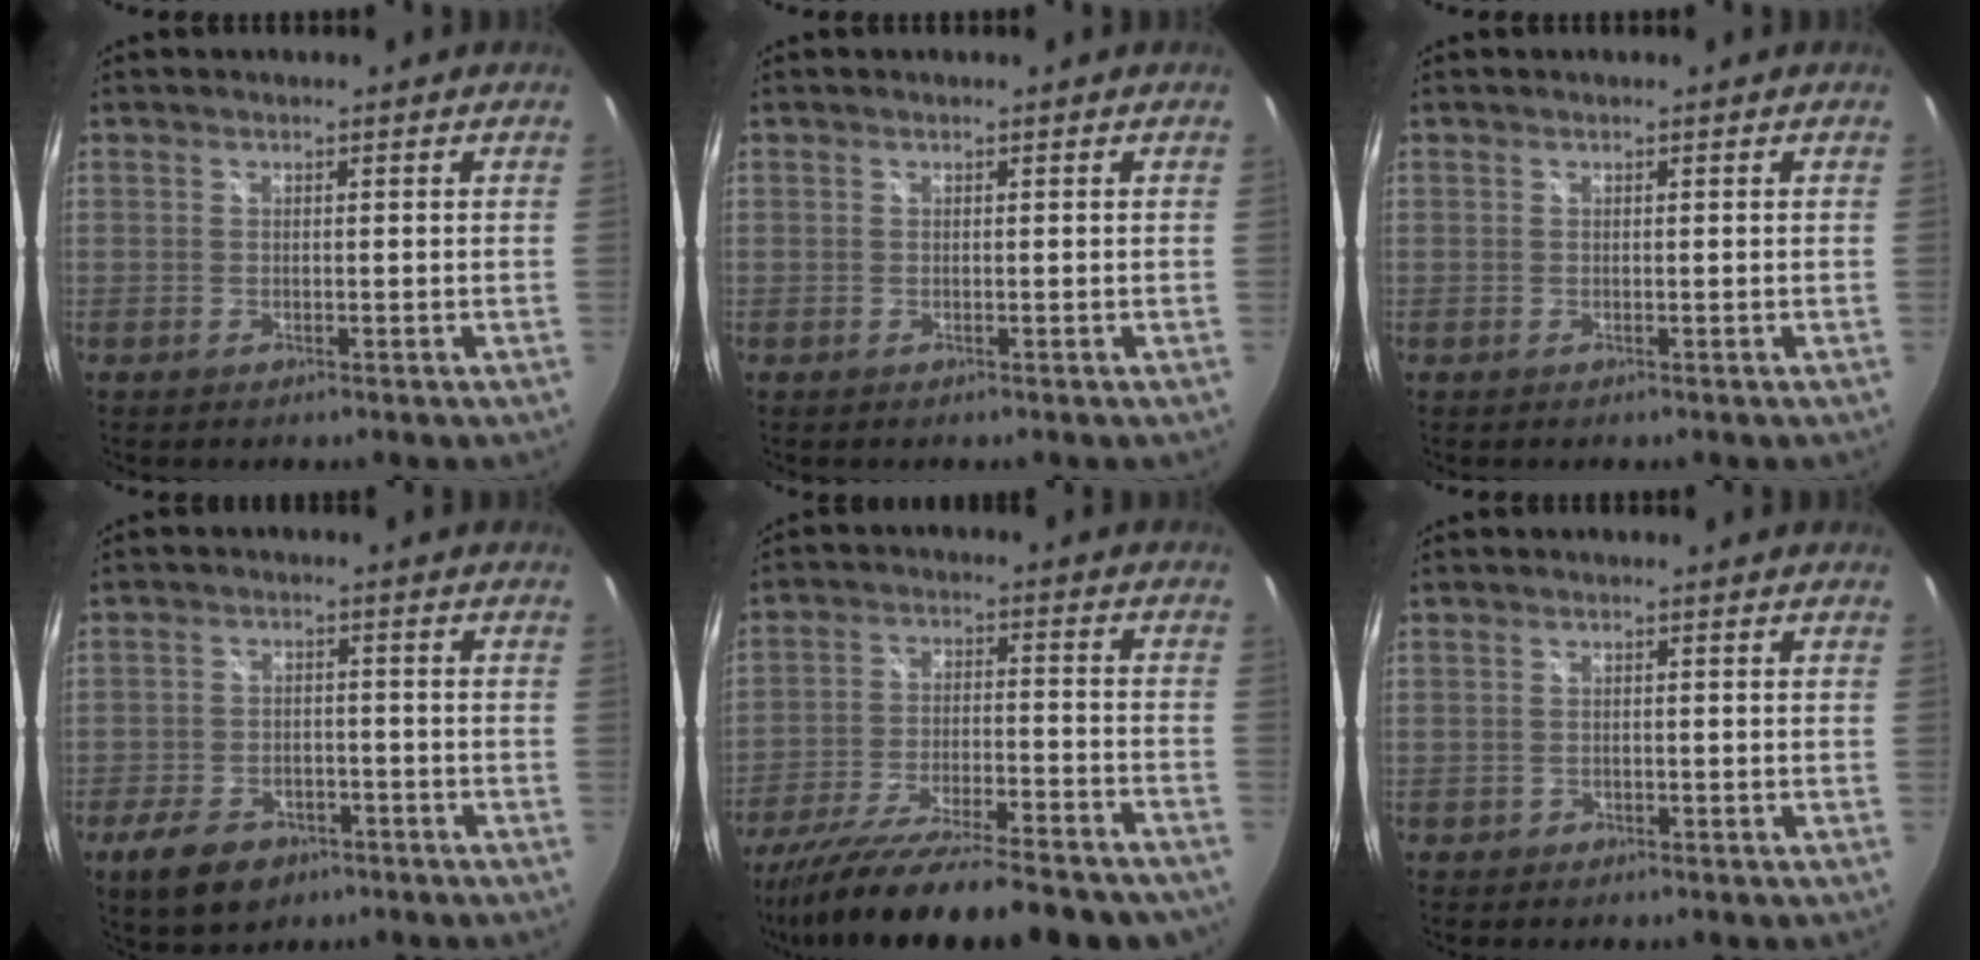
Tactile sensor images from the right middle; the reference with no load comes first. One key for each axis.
{"total": 0.0}
{"total": 0.0}
{"total": 10.4, "fx": -6.5, "fy": 6.2, "fz": 5.3, "tx": -0.133, "ty": -0.008, "tz": -0.101}
{"total": 26.5, "fx": -22.4, "fy": 5.2, "fz": 13.1, "tx": -0.232, "ty": -0.062, "tz": -0.327}
{"total": 1.4, "fx": -0.9, "fy": 1.1, "fz": 0.3, "tx": -0.010, "ty": -0.002, "tz": -0.013}